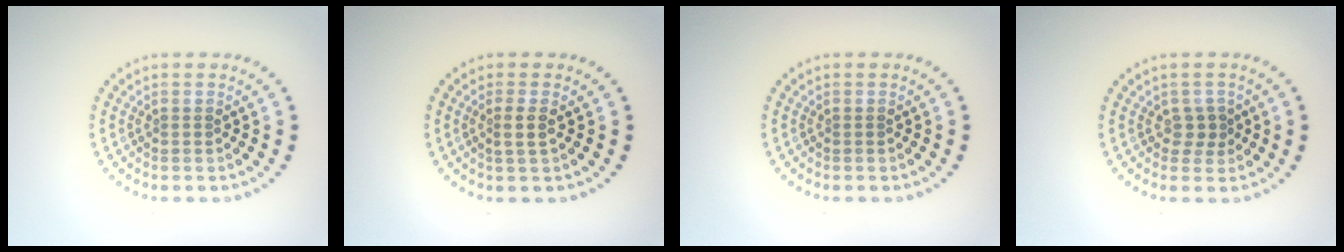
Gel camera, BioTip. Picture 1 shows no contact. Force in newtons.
{"total": 1.4, "press": 1.1, "slide": 0.8}
{"total": 0.0}
{"total": 1.4, "press": 1.2, "slide": 0.8}